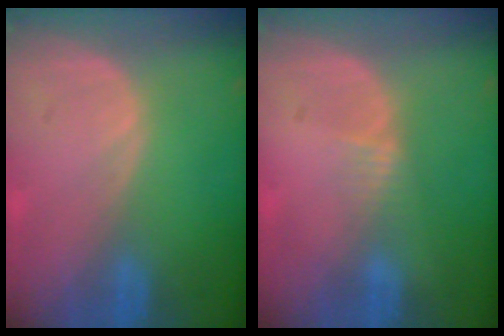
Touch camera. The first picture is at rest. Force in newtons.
{"total": 1.4, "press": 1.1, "slide": 0.8}